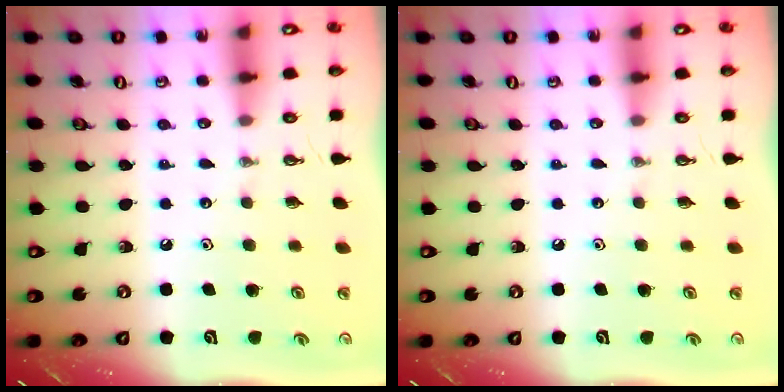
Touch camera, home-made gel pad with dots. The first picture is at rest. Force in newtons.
{"total": 0.0}